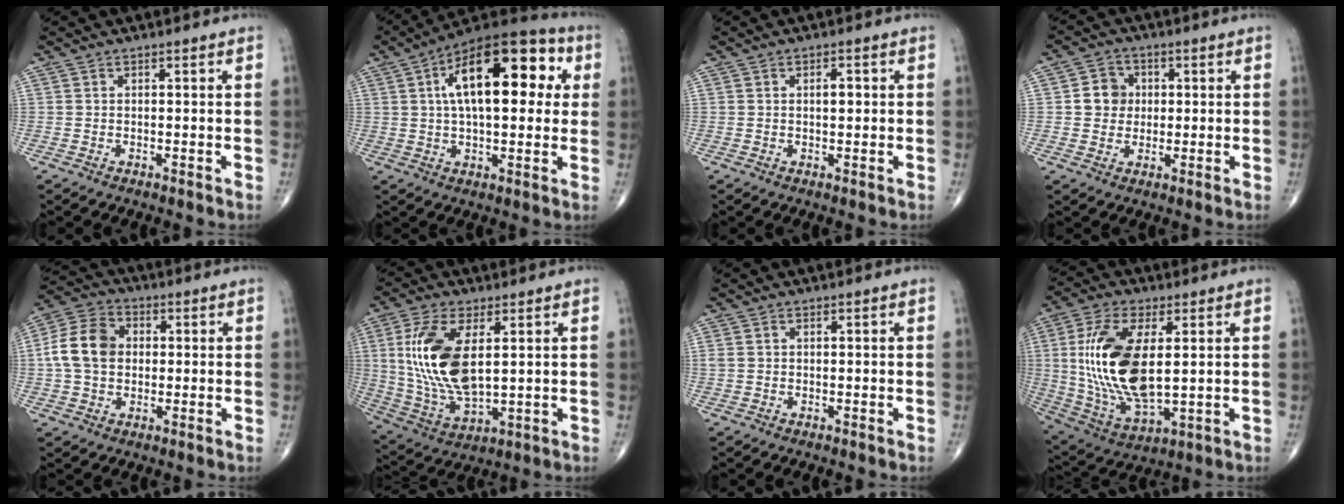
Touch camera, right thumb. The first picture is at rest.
{"total": 21.4, "force": [5.0, 9.9, 18.3], "torque": [-0.256, 0.023, 0.066]}
{"total": 2.2, "force": [0.4, 1.1, 1.9], "torque": [-0.026, 0.001, 0.005]}
{"total": 5.6, "force": [0.6, 5.1, 2.3], "torque": [-0.009, 0.004, 0.004]}
{"total": 10.5, "force": [0.6, 7.9, 6.8], "torque": [-0.122, 0.022, 0.003]}
{"total": 16.5, "force": [3.3, 7.7, 14.2], "torque": [-0.293, -0.017, 0.075]}
{"total": 1.1, "force": [0.2, 0.8, 0.7], "torque": [-0.025, 0.010, 0.010]}
{"total": 19.4, "force": [2.4, 9.0, 17.0], "torque": [-0.346, -0.018, 0.055]}